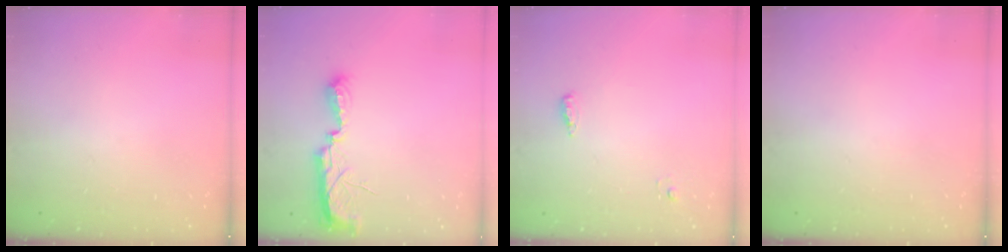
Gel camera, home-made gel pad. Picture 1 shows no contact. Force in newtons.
{"total": 7.5, "press": 7.5, "slide": 0.5}
{"total": 4.6, "press": 4.4, "slide": 1.1}
{"total": 0.0}